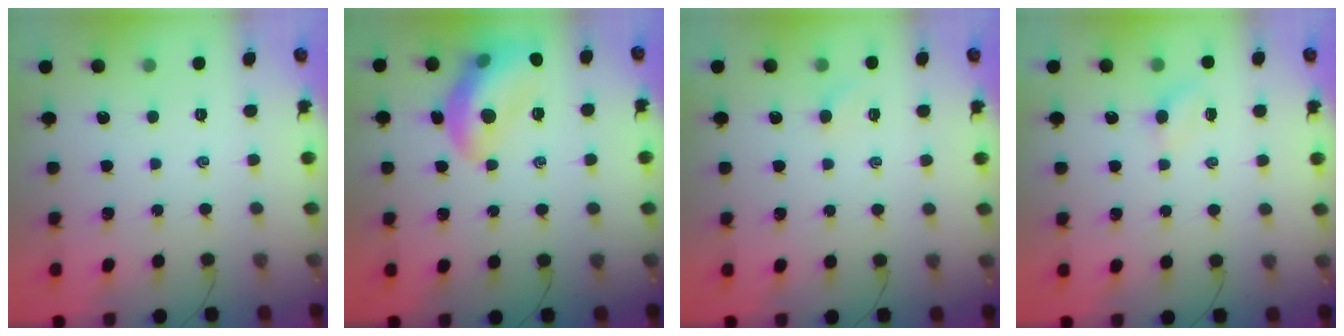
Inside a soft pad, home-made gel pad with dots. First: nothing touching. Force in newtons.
{"total": 14.4, "press": 14.3, "slide": 1.6}
{"total": 2.6, "press": 2.5, "slide": 0.8}
{"total": 3.0, "press": 2.8, "slide": 0.9}